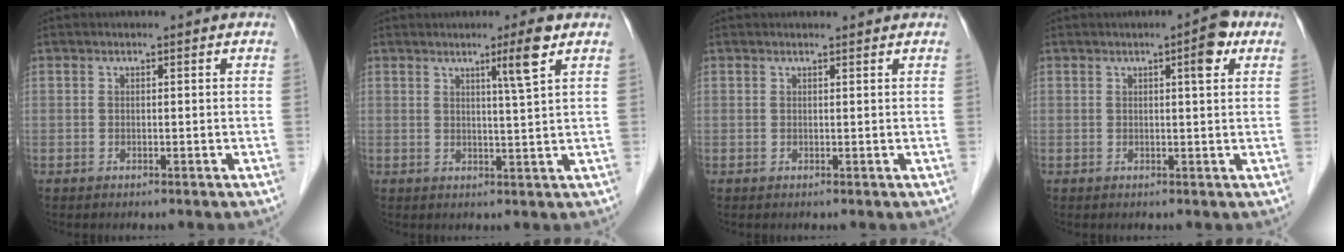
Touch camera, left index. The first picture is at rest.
{"total": 4.3, "force": [2.4, -1.1, 3.4], "torque": [-0.059, -0.006, 0.043]}
{"total": 1.1, "force": [1.1, 0.0, 0.1], "torque": [-0.008, 0.004, 0.016]}
{"total": 3.7, "force": [1.7, 0.5, 3.2], "torque": [-0.041, 0.003, 0.019]}